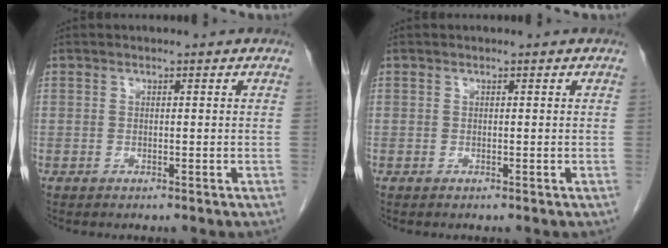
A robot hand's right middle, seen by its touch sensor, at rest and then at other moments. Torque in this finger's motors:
{"motor_torque": [0.00, 0.00, 0.00, 0.00]}